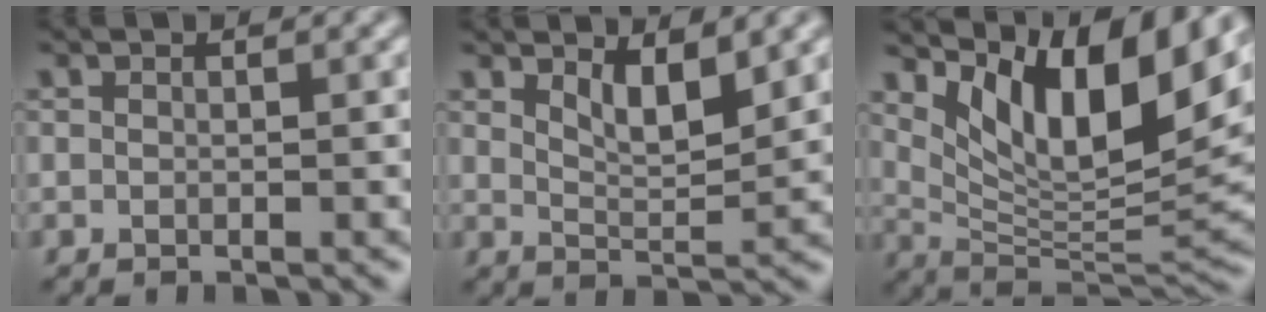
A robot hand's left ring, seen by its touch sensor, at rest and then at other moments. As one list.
[{"total": 3.3, "force": [2.0, 1.0, 2.4], "torque": [-0.045, -0.010, 0.038]}, {"total": 11.4, "force": [6.3, 3.8, 8.7], "torque": [-0.143, -0.007, 0.121]}]